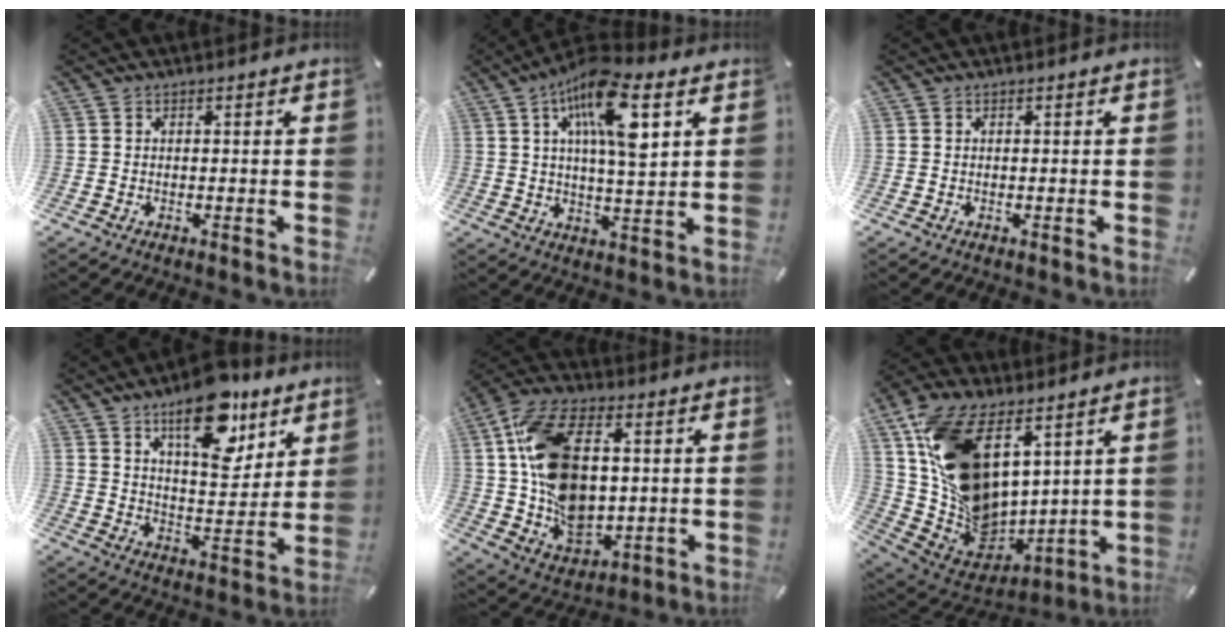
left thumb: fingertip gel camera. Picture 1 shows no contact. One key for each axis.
{"total": 15.0, "fx": 6.8, "fy": 4.7, "fz": 12.5, "tx": -0.223, "ty": -0.015, "tz": 0.107}
{"total": 0.0}
{"total": 17.0, "fx": 11.3, "fy": 7.8, "fz": 10.1, "tx": -0.140, "ty": -0.065, "tz": 0.189}
{"total": 18.6, "fx": 2.7, "fy": 12.2, "fz": 13.7, "tx": -0.280, "ty": 0.004, "tz": 0.056}
{"total": 22.0, "fx": 9.1, "fy": 14.3, "fz": 14.1, "tx": -0.285, "ty": -0.058, "tz": 0.181}